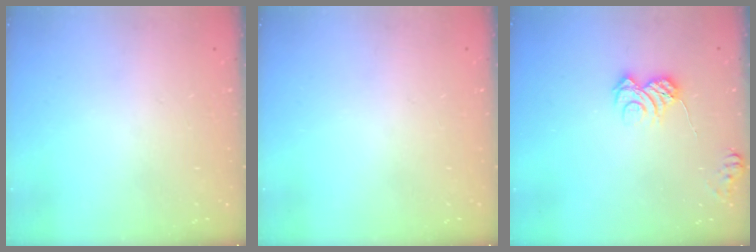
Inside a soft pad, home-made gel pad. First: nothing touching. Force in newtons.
{"total": 0.0}
{"total": 7.7, "press": 7.7, "slide": 0.9}